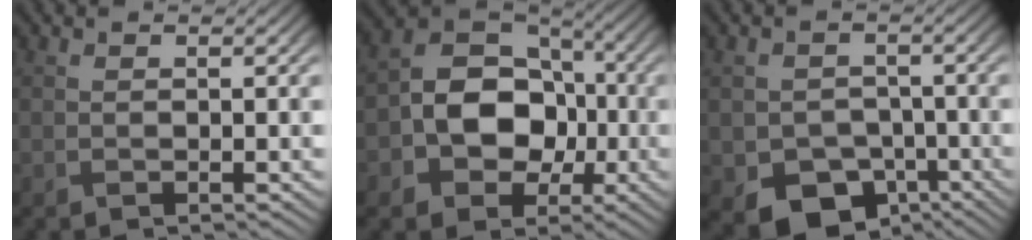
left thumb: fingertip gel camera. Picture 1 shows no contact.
{"total": 10.5, "force": [-2.1, 8.0, 6.4], "torque": [-0.114, -0.001, -0.054]}
{"total": 7.7, "force": [-3.8, 5.8, 3.5], "torque": [-0.067, -0.024, -0.061]}